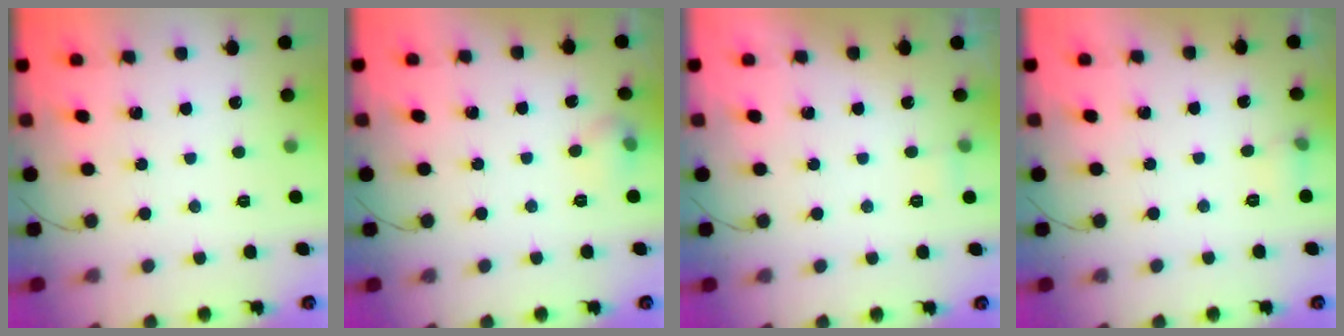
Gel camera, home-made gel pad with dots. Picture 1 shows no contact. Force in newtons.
{"total": 5.8, "press": 5.6, "slide": 1.6}
{"total": 3.1, "press": 3.0, "slide": 0.8}
{"total": 7.6, "press": 5.0, "slide": 5.7}